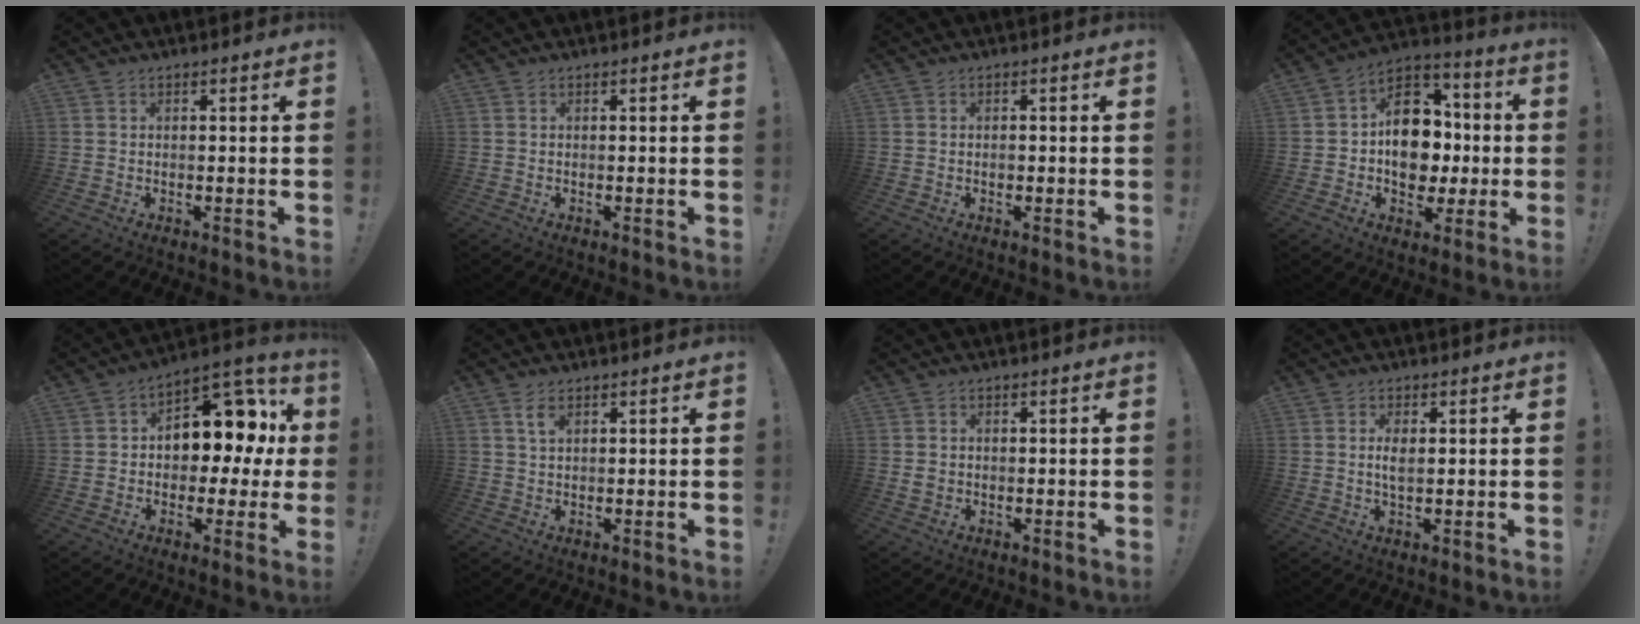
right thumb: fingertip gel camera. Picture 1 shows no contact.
{"total": 0.0}
{"total": 0.7, "force": [-0.3, 0.5, 0.3], "torque": [0.003, -0.001, -0.008]}
{"total": 16.1, "force": [-0.4, 12.9, 9.7], "torque": [-0.138, 0.017, 0.001]}
{"total": 12.3, "force": [2.5, 8.3, 8.8], "torque": [-0.106, -0.024, 0.042]}
{"total": 3.2, "force": [1.7, 1.4, 2.3], "torque": [-0.040, -0.003, 0.029]}
{"total": 1.5, "force": [0.5, 1.2, 0.6], "torque": [-0.003, 0.000, 0.009]}
{"total": 3.3, "force": [0.8, 1.4, 2.8], "torque": [-0.049, -0.007, 0.008]}